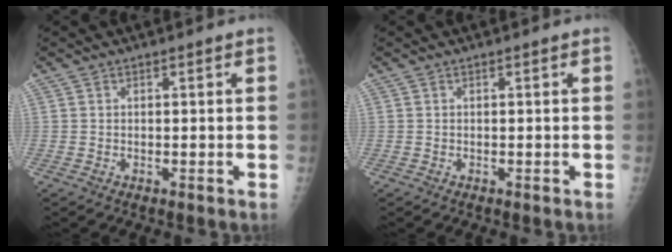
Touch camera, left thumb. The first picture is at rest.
{"total": 0.0}